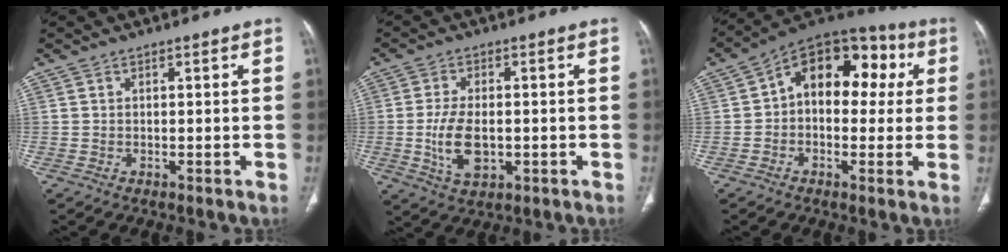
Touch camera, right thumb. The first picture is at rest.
{"total": 8.2, "force": [-1.3, 4.5, 6.7], "torque": [-0.127, -0.004, -0.016]}
{"total": 16.4, "force": [2.8, 10.7, 12.1], "torque": [-0.115, 0.044, 0.029]}